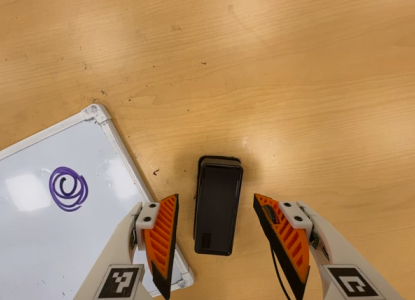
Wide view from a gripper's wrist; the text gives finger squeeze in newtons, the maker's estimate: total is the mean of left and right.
{"total": 0.0}